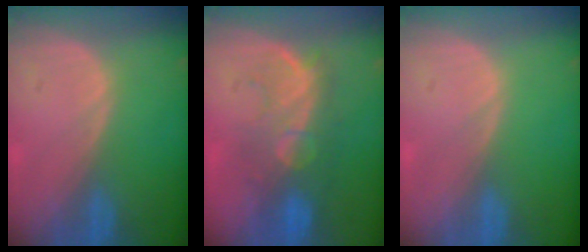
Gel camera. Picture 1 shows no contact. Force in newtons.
{"total": 8.6, "press": 8.3, "slide": 2.3}
{"total": 0.0}